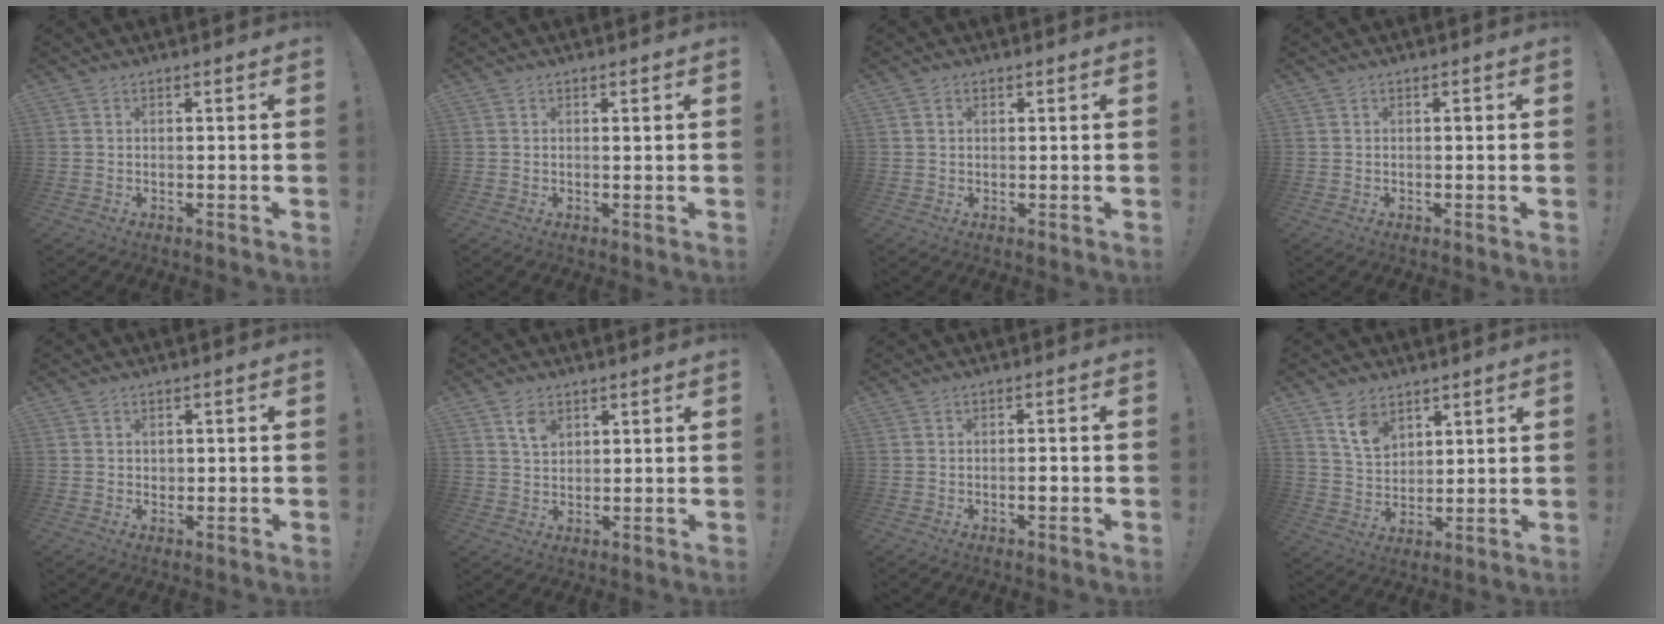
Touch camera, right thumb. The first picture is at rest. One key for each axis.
{"total": 0.0}
{"total": 0.8, "fx": 0.4, "fy": 0.6, "fz": 0.3, "tx": -0.007, "ty": 0.002, "tz": 0.007}
{"total": 0.0}
{"total": 1.4, "fx": 0.6, "fy": 1.2, "fz": 0.1, "tx": 0.006, "ty": 0.001, "tz": 0.009}
{"total": 5.1, "fx": 3.0, "fy": 3.2, "fz": 2.7, "tx": -0.039, "ty": -0.013, "tz": 0.054}
{"total": 1.7, "fx": -0.5, "fy": 0.7, "fz": 1.4, "tx": -0.013, "ty": 0.003, "tz": -0.011}
{"total": 9.1, "fx": 6.1, "fy": 5.7, "fz": 3.7, "tx": -0.066, "ty": -0.030, "tz": 0.118}